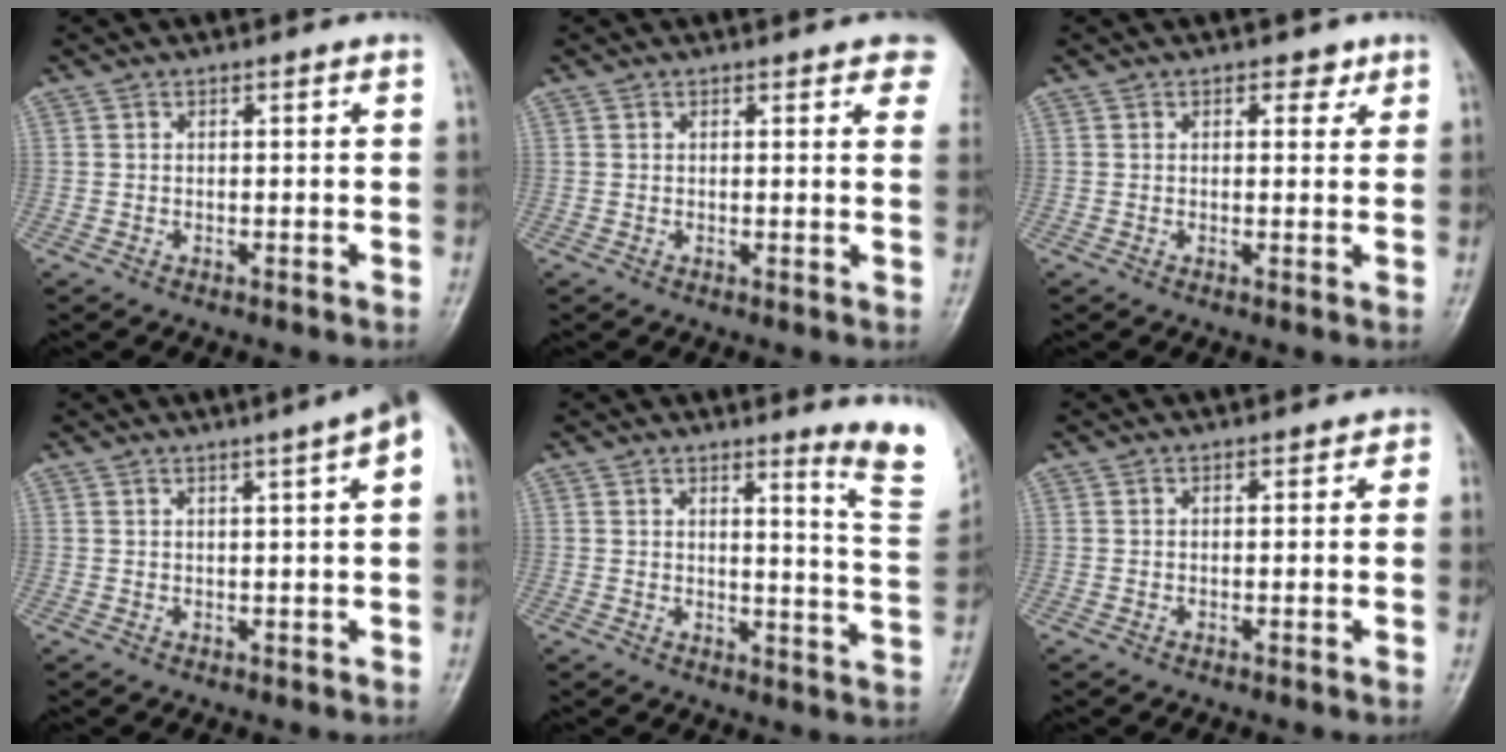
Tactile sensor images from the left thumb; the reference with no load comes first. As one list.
[{"total": 6.9, "force": [4.7, 2.1, 4.5], "torque": [-0.030, -0.009, 0.045]}, {"total": 2.2, "force": [1.3, 1.4, 1.1], "torque": [0.005, -0.004, 0.015]}, {"total": 4.9, "force": [1.8, 0.1, 4.6], "torque": [-0.056, 0.013, 0.021]}, {"total": 9.2, "force": [6.8, -0.1, 6.2], "torque": [-0.061, -0.070, 0.068]}, {"total": 1.0, "force": [-0.3, 0.8, 0.5], "torque": [0.010, 0.006, -0.013]}]